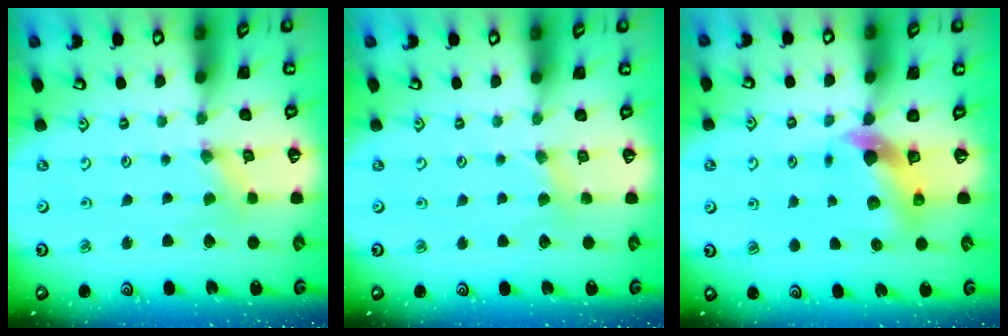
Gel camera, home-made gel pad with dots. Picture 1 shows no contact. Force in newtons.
{"total": 3.0, "press": 2.9, "slide": 0.5}
{"total": 7.5, "press": 7.5, "slide": 0.8}